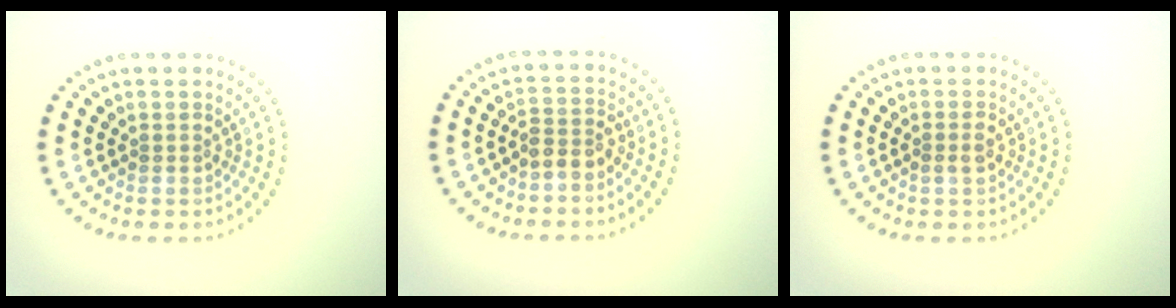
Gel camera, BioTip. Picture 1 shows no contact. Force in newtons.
{"total": 2.0, "press": 1.7, "slide": 1.1}
{"total": 0.9, "press": 0.9, "slide": 0.3}